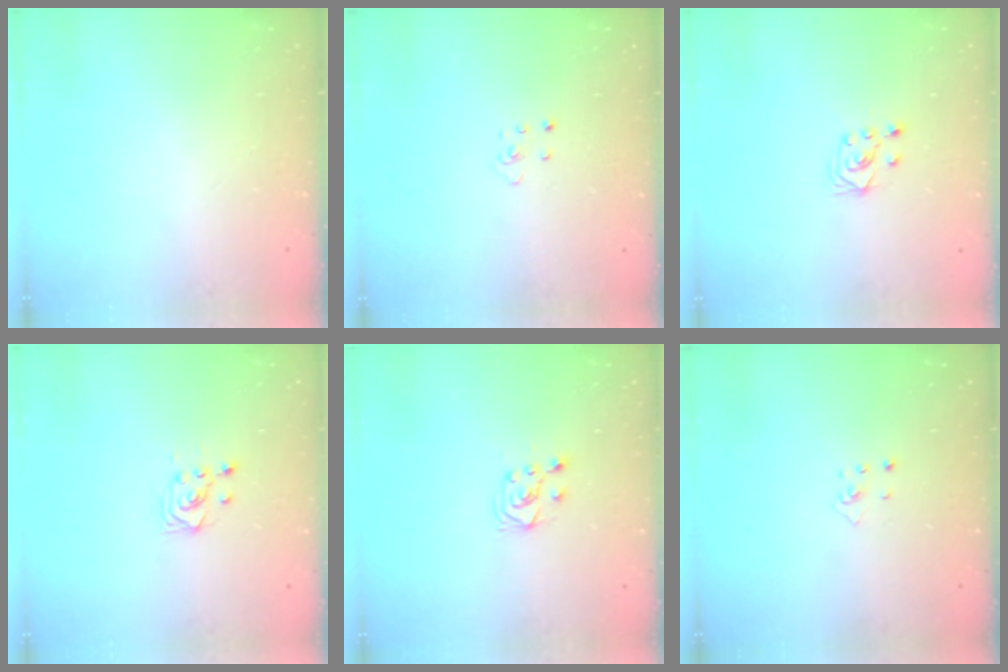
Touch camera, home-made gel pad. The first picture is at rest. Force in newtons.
{"total": 2.9, "press": 2.9, "slide": 0.2}
{"total": 2.6, "press": 2.5, "slide": 1.0}
{"total": 3.2, "press": 3.1, "slide": 0.9}
{"total": 6.3, "press": 6.3, "slide": 0.7}
{"total": 2.9, "press": 2.9, "slide": 0.3}